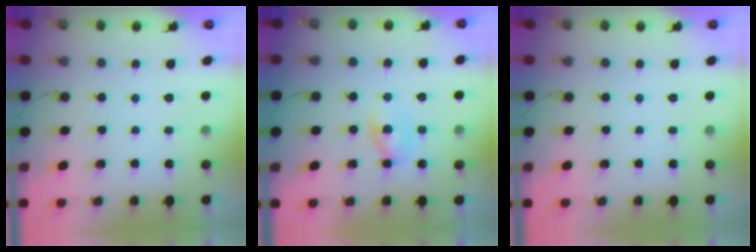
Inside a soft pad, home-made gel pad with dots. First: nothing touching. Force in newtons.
{"total": 3.5, "press": 3.3, "slide": 1.1}
{"total": 0.0}